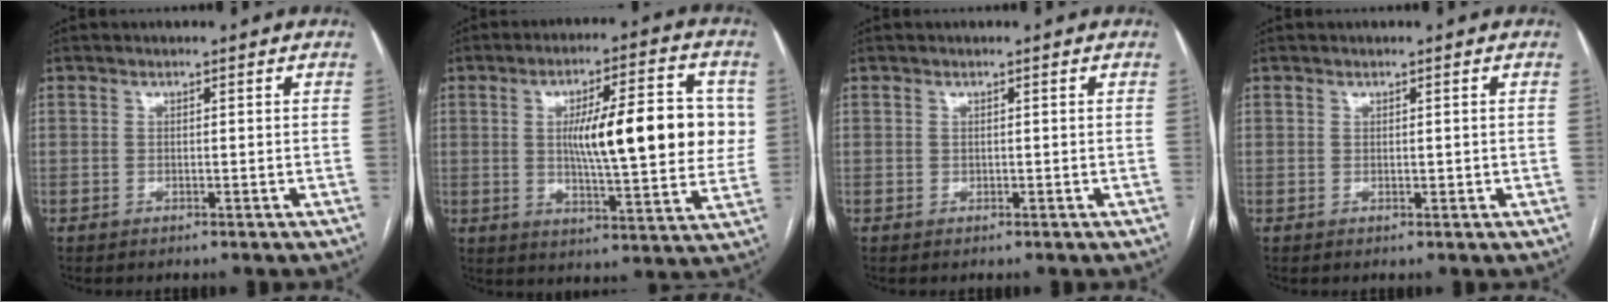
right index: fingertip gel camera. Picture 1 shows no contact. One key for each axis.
{"total": 17.0, "fx": 2.3, "fy": 3.6, "fz": 16.5, "tx": -0.242, "ty": 0.018, "tz": 0.036}
{"total": 0.0}
{"total": 0.7, "fx": 0.1, "fy": 0.3, "fz": 0.6, "tx": -0.012, "ty": -0.004, "tz": 0.003}